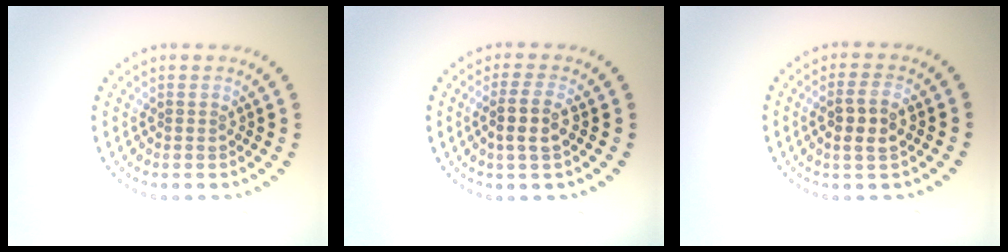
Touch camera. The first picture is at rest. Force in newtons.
{"total": 2.6, "press": 2.3, "slide": 1.1}
{"total": 2.7, "press": 2.6, "slide": 0.7}